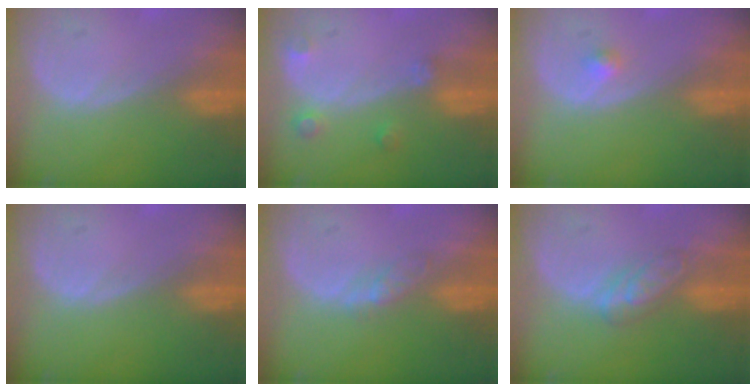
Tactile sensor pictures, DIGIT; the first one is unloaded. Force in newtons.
{"total": 2.6, "press": 2.5, "slide": 0.5}
{"total": 1.0, "press": 1.0, "slide": 0.1}
{"total": 0.0}
{"total": 2.6, "press": 2.3, "slide": 1.3}
{"total": 4.6, "press": 4.5, "slide": 1.0}